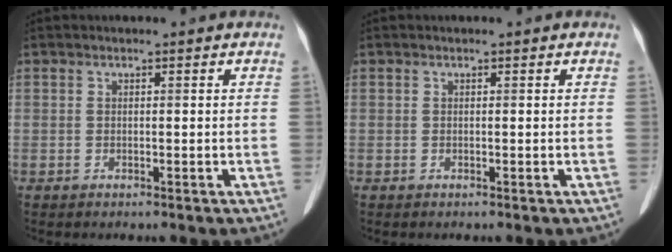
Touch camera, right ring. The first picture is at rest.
{"total": 0.0}